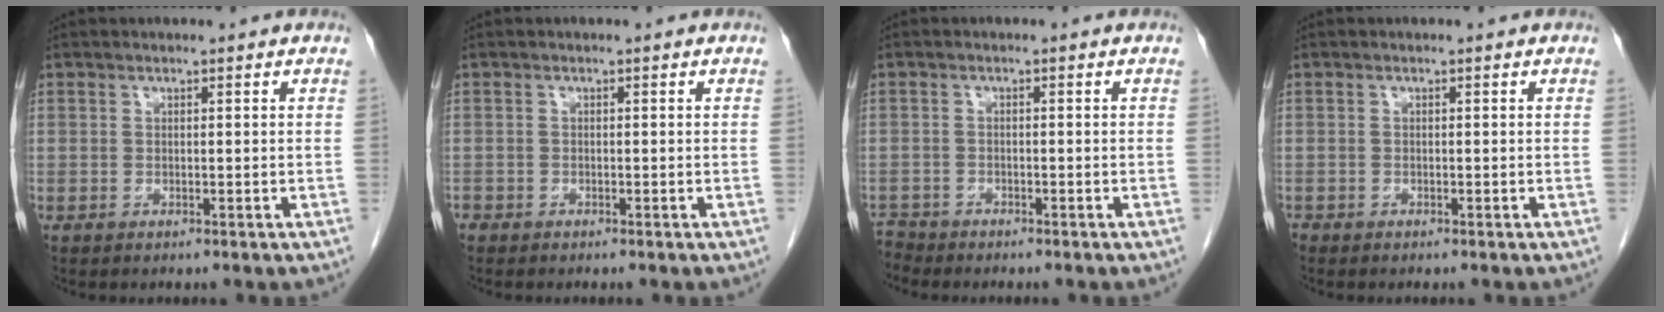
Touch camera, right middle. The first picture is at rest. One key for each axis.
{"total": 1.2, "fx": -0.9, "fy": 0.8, "fz": 0.2, "tx": -0.011, "ty": 0.000, "tz": -0.016}
{"total": 2.1, "fx": -2.0, "fy": 0.1, "fz": -0.6, "tx": 0.013, "ty": -0.009, "tz": -0.038}
{"total": 0.5, "fx": -0.5, "fy": 0.2, "fz": 0.1, "tx": -0.004, "ty": 0.001, "tz": -0.011}